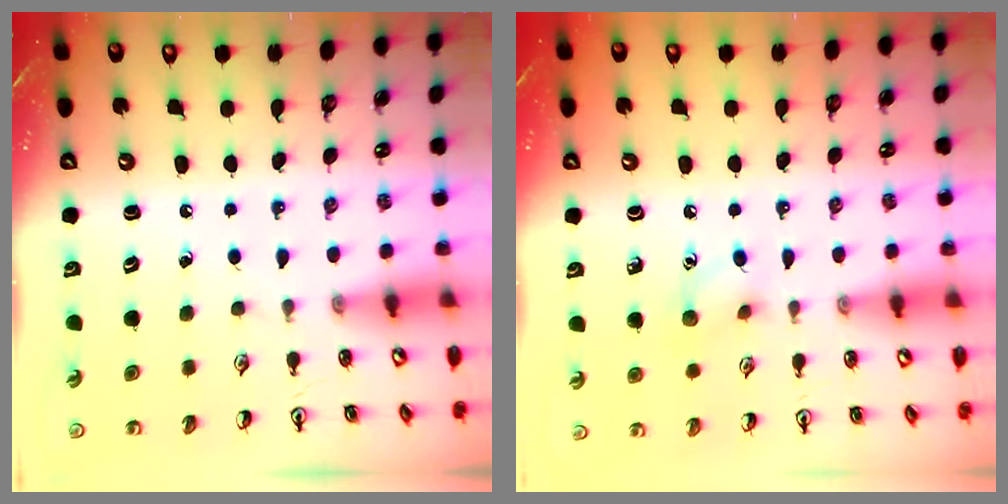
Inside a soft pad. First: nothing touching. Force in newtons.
{"total": 7.4, "press": 7.2, "slide": 1.9}